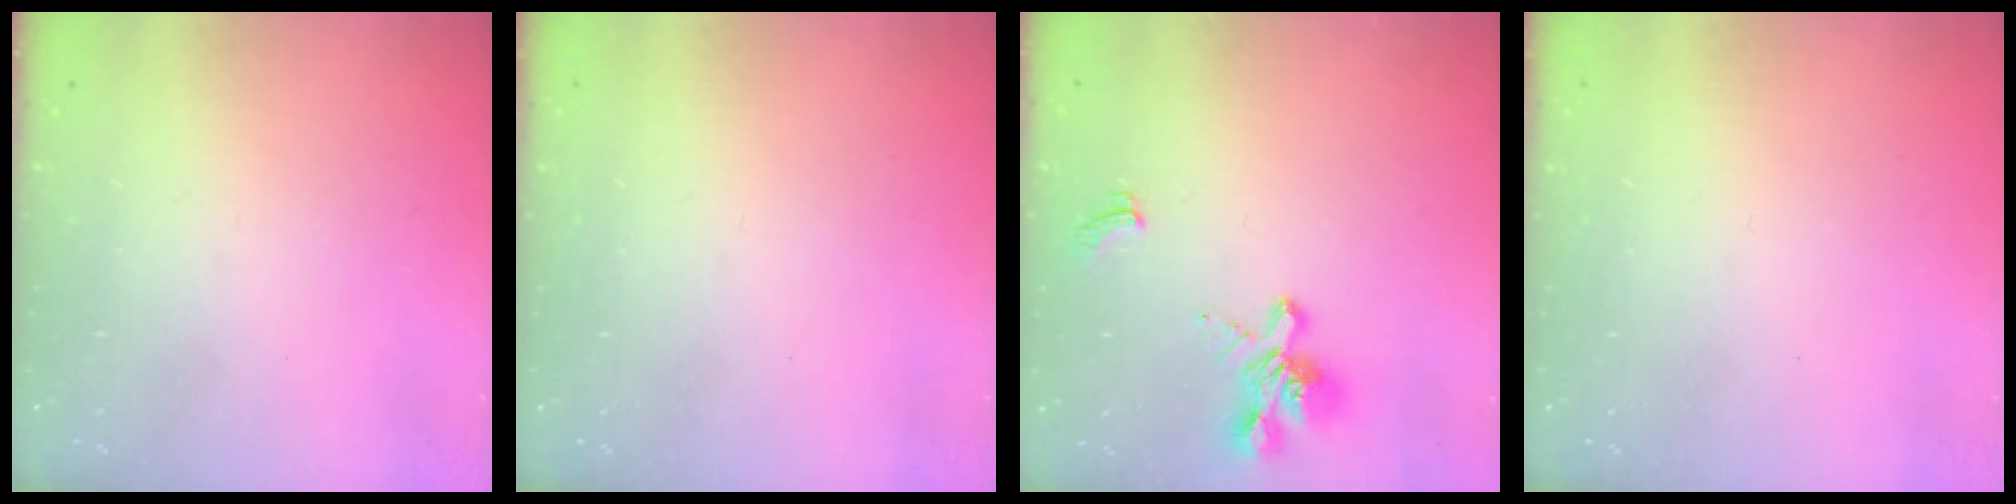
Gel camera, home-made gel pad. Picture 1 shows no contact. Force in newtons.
{"total": 0.0}
{"total": 2.8, "press": 2.5, "slide": 1.1}
{"total": 0.0}